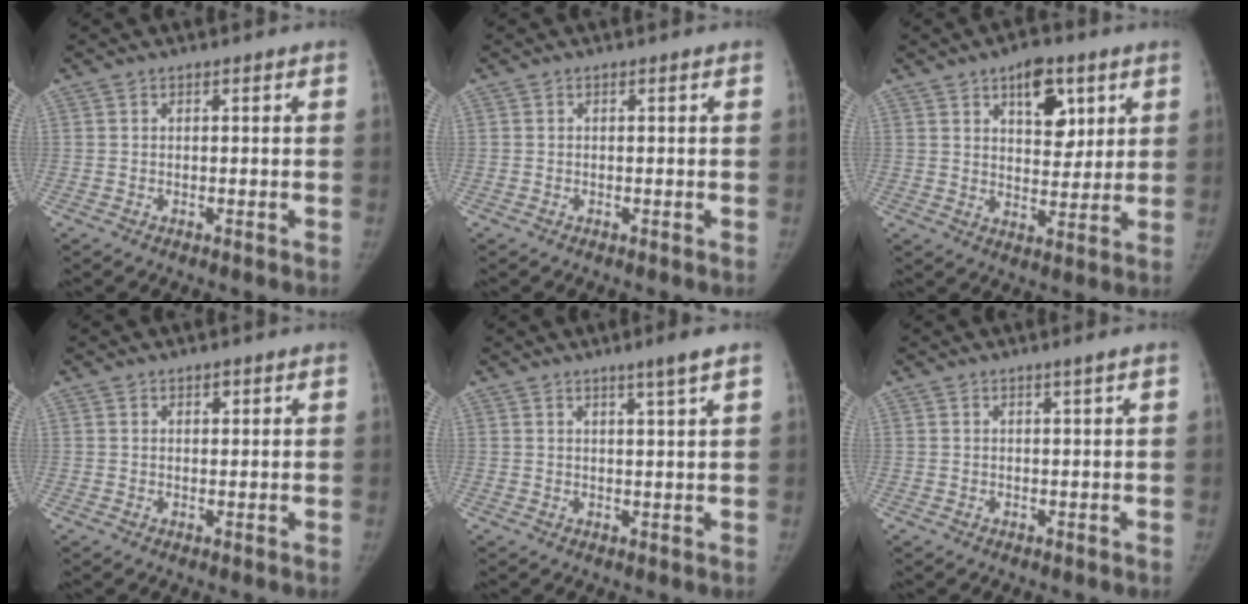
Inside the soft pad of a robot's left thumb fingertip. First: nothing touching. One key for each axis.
{"total": 0.0}
{"total": 10.0, "fx": 4.9, "fy": 5.6, "fz": 6.7, "tx": -0.062, "ty": -0.023, "tz": 0.073}
{"total": 1.3, "fx": 0.8, "fy": 0.7, "fz": 0.7, "tx": -0.002, "ty": -0.003, "tz": 0.011}
{"total": 3.6, "fx": 2.3, "fy": -0.5, "fz": 2.7, "tx": -0.044, "ty": -0.015, "tz": 0.038}
{"total": 0.9, "fx": 0.5, "fy": -0.2, "fz": 0.7, "tx": -0.015, "ty": -0.004, "tz": 0.011}